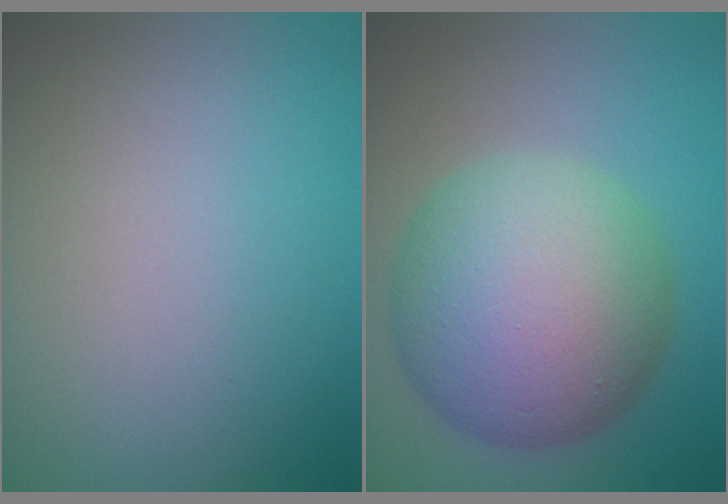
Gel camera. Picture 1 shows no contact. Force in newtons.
{"total": 11.4, "press": 11.4, "slide": 0.3}